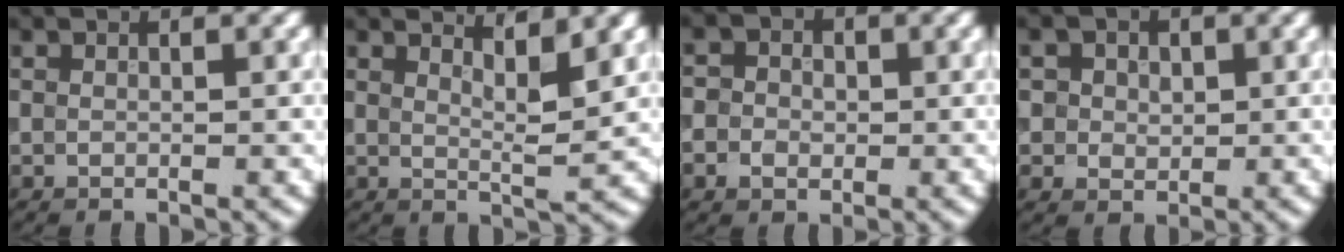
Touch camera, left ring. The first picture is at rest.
{"total": 3.6, "force": [2.3, 0.5, 2.6], "torque": [-0.031, -0.003, 0.034]}
{"total": 4.2, "force": [0.0, 3.8, 1.9], "torque": [-0.007, 0.022, -0.031]}
{"total": 3.4, "force": [1.2, 2.9, 1.4], "torque": [-0.025, 0.002, 0.010]}